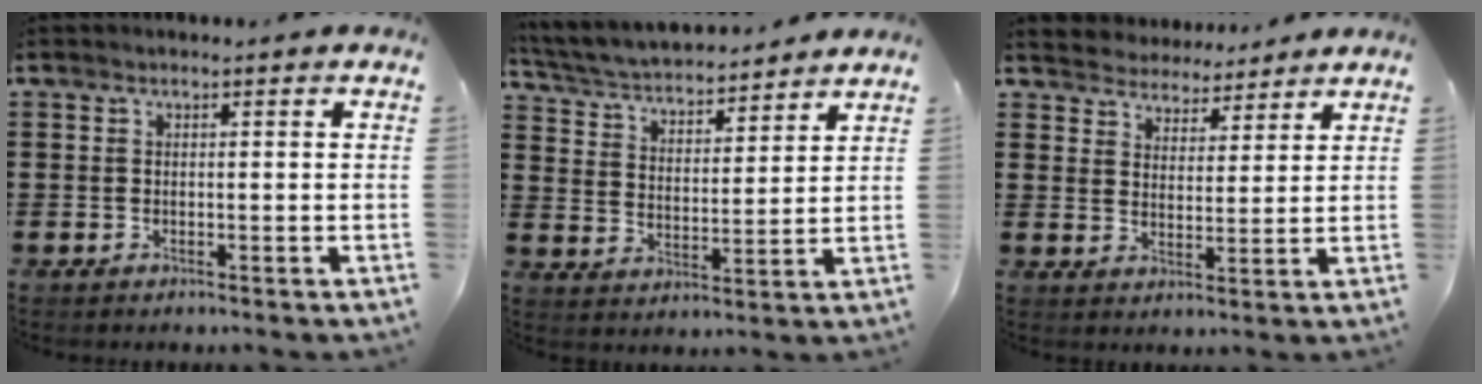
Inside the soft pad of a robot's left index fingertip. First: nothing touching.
{"total": 4.7, "force": [4.5, 0.3, 1.0], "torque": [-0.044, -0.030, 0.075]}
{"total": 4.1, "force": [3.9, 0.9, -0.7], "torque": [-0.007, -0.019, 0.070]}